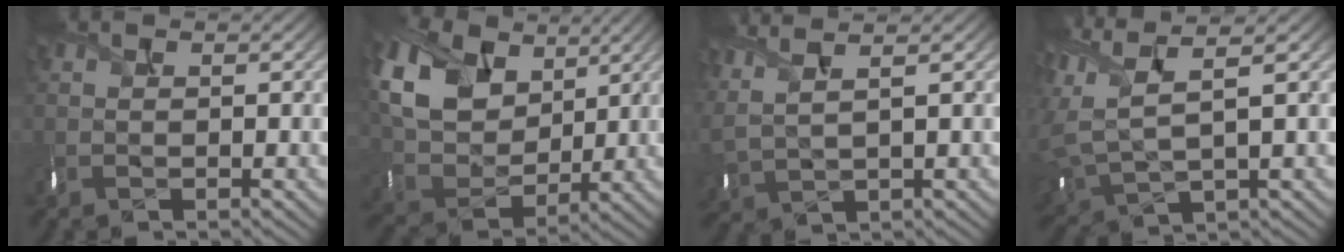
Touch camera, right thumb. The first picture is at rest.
{"total": 12.2, "force": [5.5, 8.7, 6.6], "torque": [-0.190, 0.014, 0.103]}
{"total": 5.6, "force": [3.6, 1.7, 3.9], "torque": [-0.116, 0.006, 0.081]}
{"total": 9.4, "force": [3.6, 3.9, 7.8], "torque": [-0.222, -0.003, 0.079]}